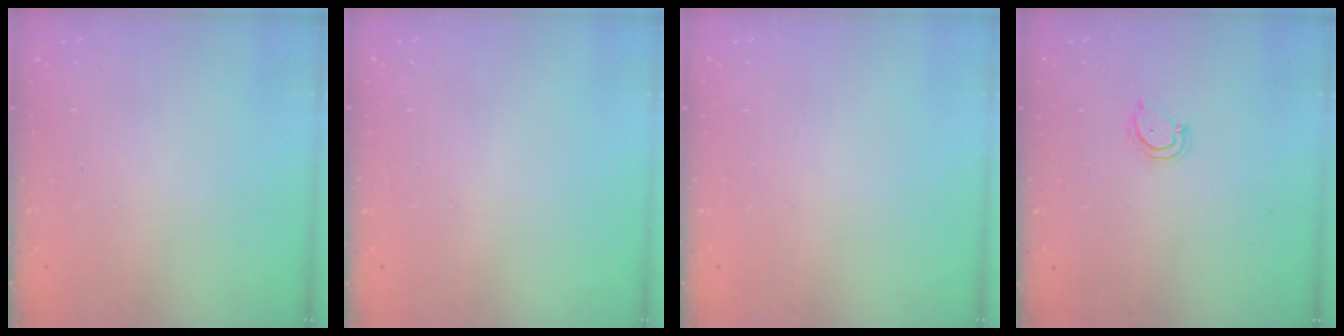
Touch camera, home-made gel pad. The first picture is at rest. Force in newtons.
{"total": 0.0}
{"total": 0.0}
{"total": 3.8, "press": 3.8, "slide": 0.2}